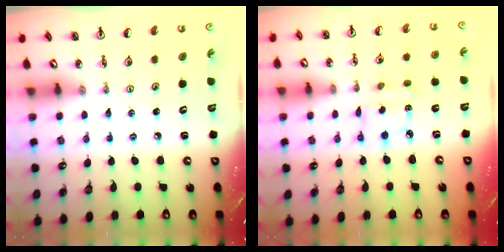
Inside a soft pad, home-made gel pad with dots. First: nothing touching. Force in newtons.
{"total": 2.9, "press": 2.9, "slide": 0.1}